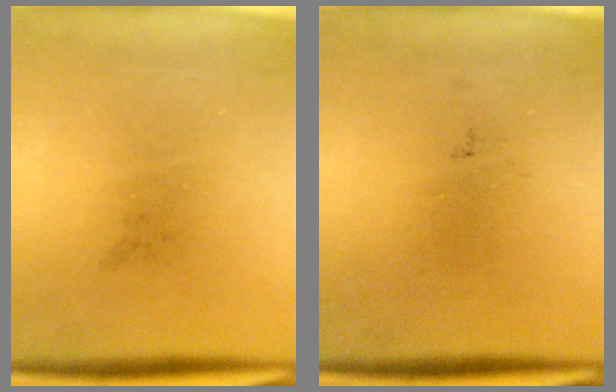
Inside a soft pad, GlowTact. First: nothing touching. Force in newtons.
{"total": 0.0}